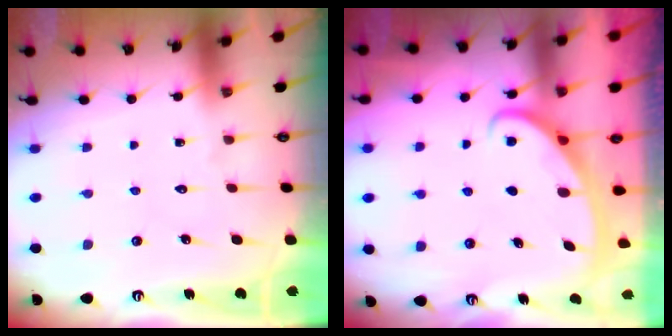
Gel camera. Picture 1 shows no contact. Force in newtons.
{"total": 2.8, "press": 2.8, "slide": 0.4}